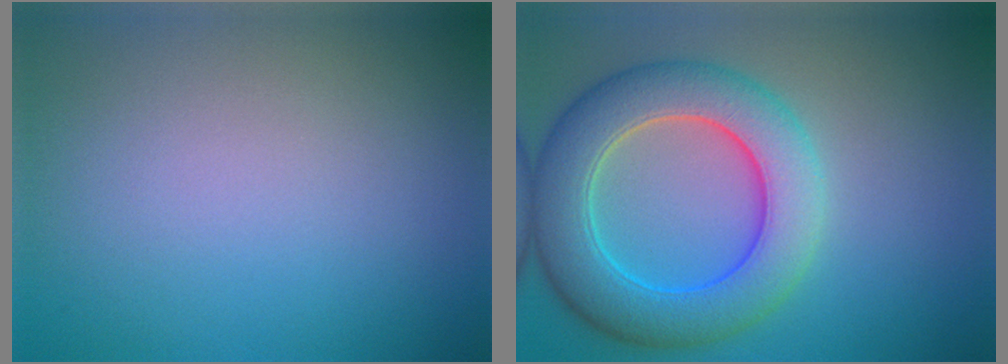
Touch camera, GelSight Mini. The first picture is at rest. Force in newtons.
{"total": 7.9, "press": 7.9, "slide": 0.4}